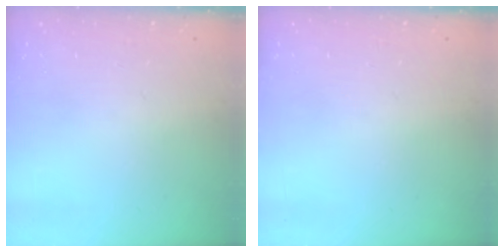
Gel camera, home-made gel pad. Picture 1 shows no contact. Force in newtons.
{"total": 0.0}